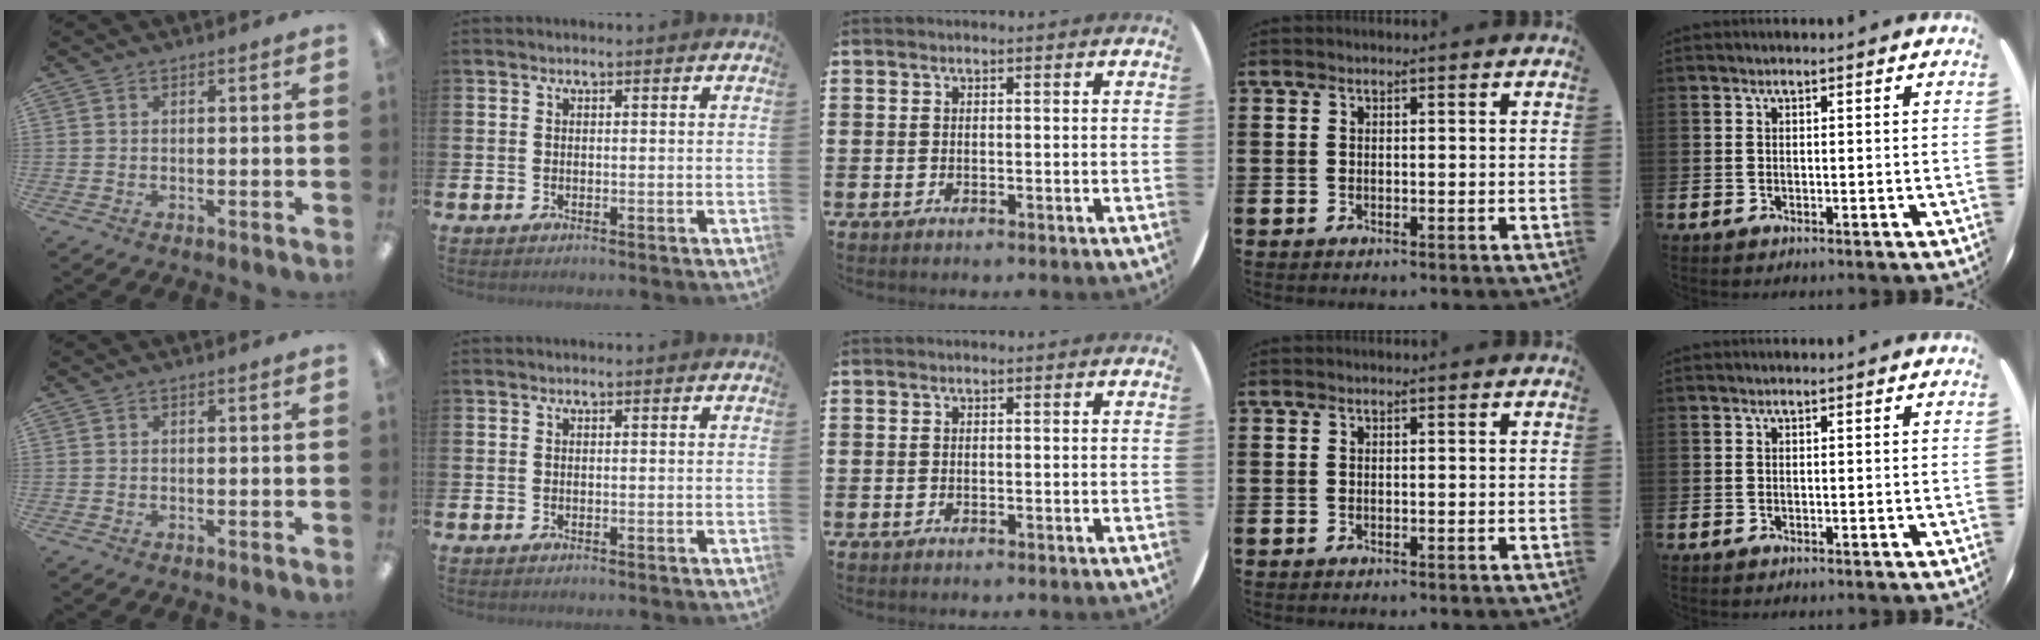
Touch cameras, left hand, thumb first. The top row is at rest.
{}